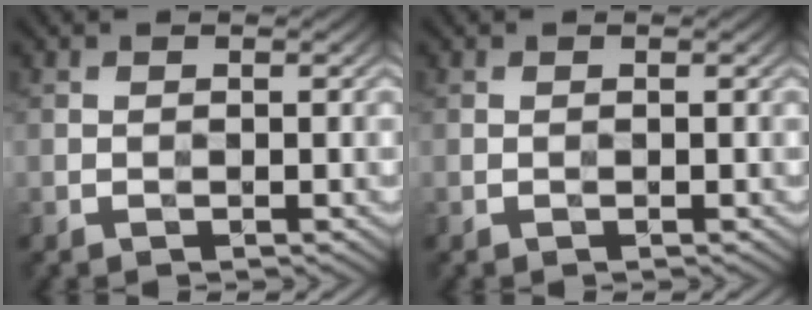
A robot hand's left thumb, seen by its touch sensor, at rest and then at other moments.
{"total": 0.0}